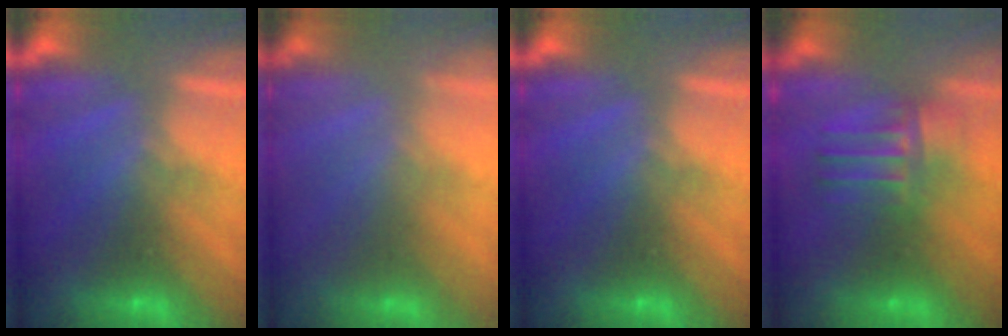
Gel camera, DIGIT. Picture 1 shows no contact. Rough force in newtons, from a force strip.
{"total": 1.6}
{"total": 0.0}
{"total": 4.7}